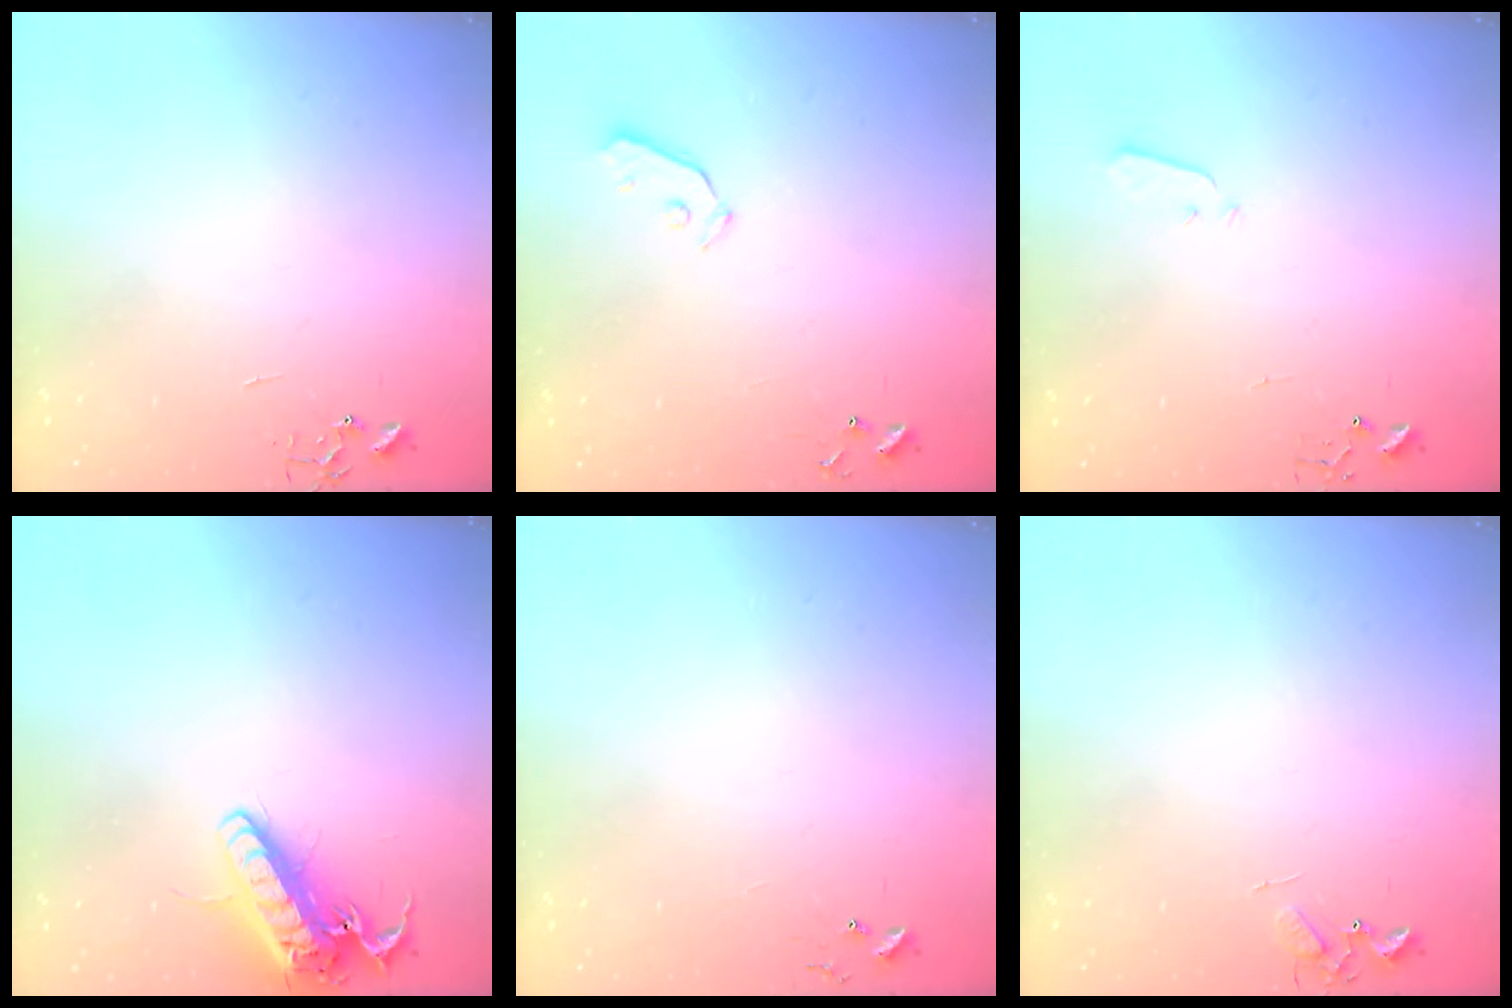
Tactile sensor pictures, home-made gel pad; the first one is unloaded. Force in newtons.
{"total": 3.4, "press": 3.4, "slide": 0.5}
{"total": 2.2, "press": 2.1, "slide": 0.3}
{"total": 15.0, "press": 14.7, "slide": 2.8}
{"total": 4.7, "press": 4.7, "slide": 0.4}
{"total": 5.9, "press": 5.9, "slide": 0.3}